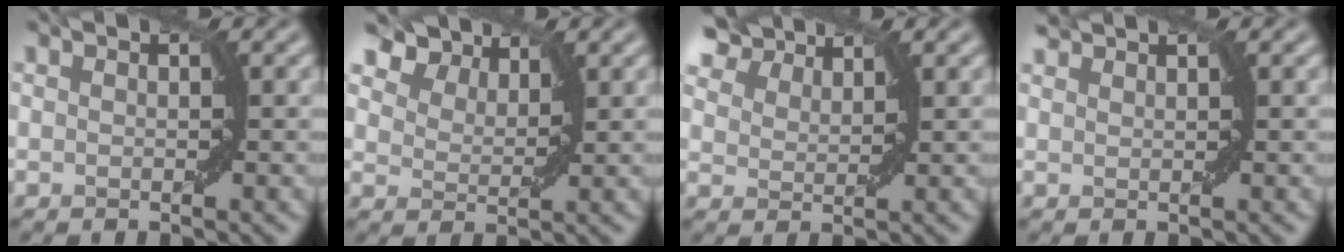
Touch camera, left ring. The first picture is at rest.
{"total": 4.8, "force": [4.0, 2.0, 1.7], "torque": [-0.047, 0.002, 0.074]}
{"total": 5.3, "force": [4.7, 1.8, 1.6], "torque": [-0.050, 0.005, 0.084]}
{"total": 1.2, "force": [1.1, -0.1, 0.1], "torque": [-0.006, 0.006, 0.023]}